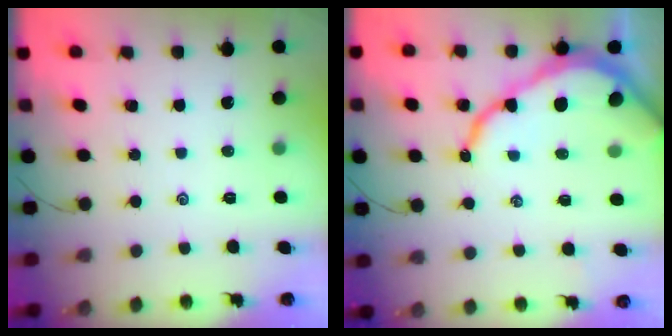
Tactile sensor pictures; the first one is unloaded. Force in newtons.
{"total": 12.4, "press": 12.3, "slide": 1.1}